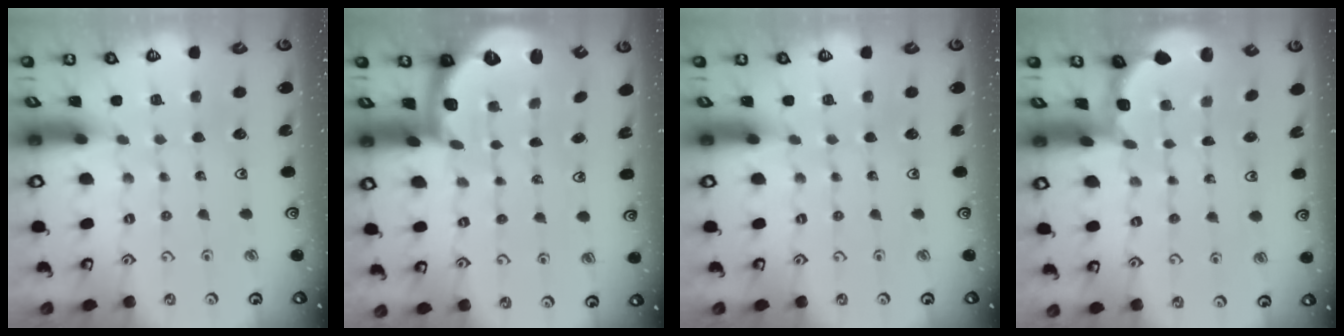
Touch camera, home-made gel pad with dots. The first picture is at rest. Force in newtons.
{"total": 1.9, "press": 1.8, "slide": 0.5}
{"total": 0.0}
{"total": 2.0, "press": 1.8, "slide": 0.7}